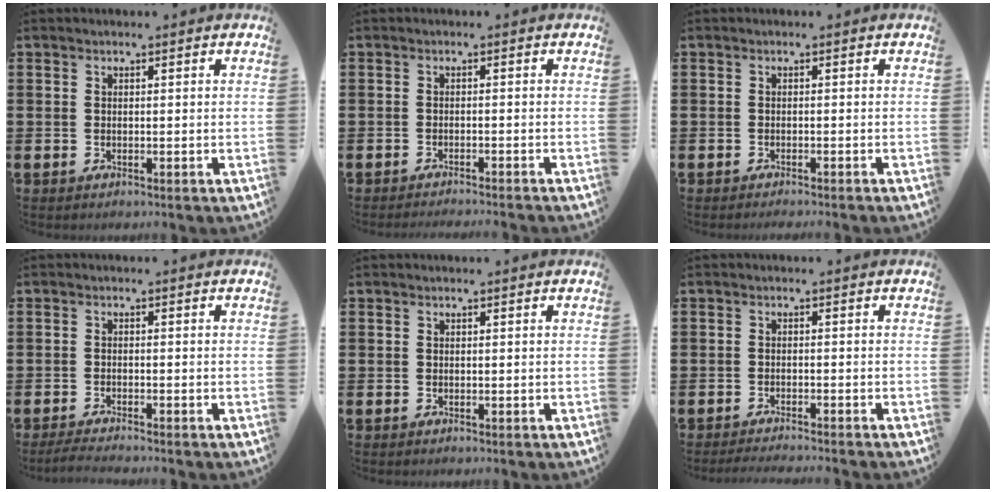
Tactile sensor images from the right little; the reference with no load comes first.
{"total": 1.0, "force": [-1.0, -0.3, 0.1], "torque": [0.000, 0.001, -0.021]}
{"total": 0.5, "force": [-0.5, -0.2, 0.1], "torque": [-0.001, -0.001, -0.011]}
{"total": 1.5, "force": [-1.2, 0.0, 0.9], "torque": [-0.013, 0.001, -0.024]}
{"total": 0.0}
{"total": 1.3, "force": [-1.2, -0.2, 0.3], "torque": [-0.004, 0.000, -0.024]}